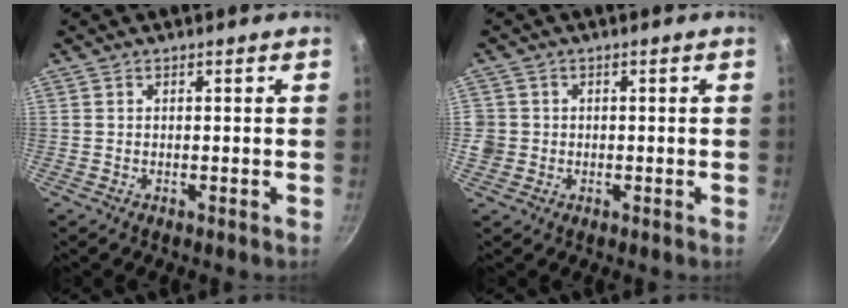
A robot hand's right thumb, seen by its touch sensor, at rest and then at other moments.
{"total": 4.2, "force": [-0.5, 4.0, 1.2], "torque": [-0.014, 0.009, -0.008]}